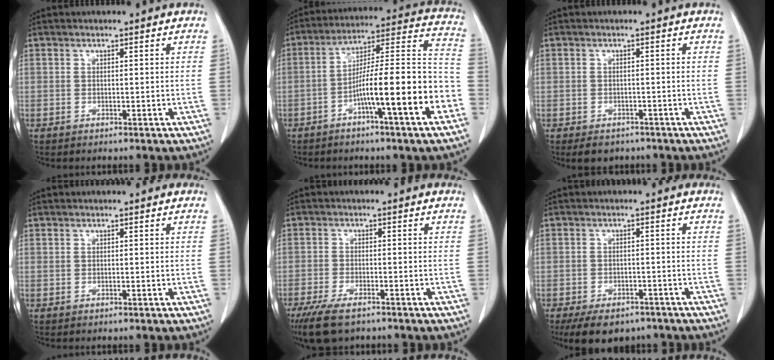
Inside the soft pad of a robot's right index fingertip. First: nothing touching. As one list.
[{"total": 17.7, "force": [-6.4, 0.9, 16.4], "torque": [-0.233, 0.022, -0.102]}, {"total": 3.7, "force": [-2.6, 2.4, 0.9], "torque": [-0.008, 0.002, -0.033]}, {"total": 0.0}, {"total": 7.4, "force": [-5.4, 2.3, 4.5], "torque": [-0.081, -0.014, -0.088]}, {"total": 9.4, "force": [-6.9, 5.2, 3.7], "torque": [-0.055, -0.002, -0.098]}]